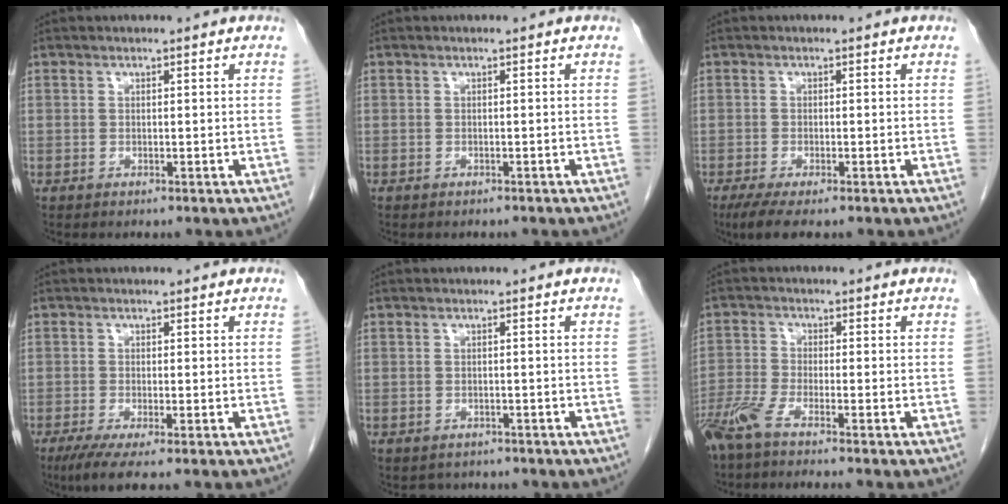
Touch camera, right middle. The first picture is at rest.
{"total": 1.4, "force": [-1.2, 0.6, 0.4], "torque": [-0.015, -0.002, -0.014]}
{"total": 4.4, "force": [-3.0, 1.0, 3.1], "torque": [-0.056, -0.013, -0.048]}
{"total": 3.9, "force": [-2.3, 0.1, 3.1], "torque": [-0.056, -0.014, -0.043]}
{"total": 2.2, "force": [-1.8, 1.2, -0.1], "torque": [-0.004, 0.001, -0.026]}
{"total": 4.7, "force": [-3.7, -0.5, 2.8], "torque": [-0.065, -0.015, -0.082]}